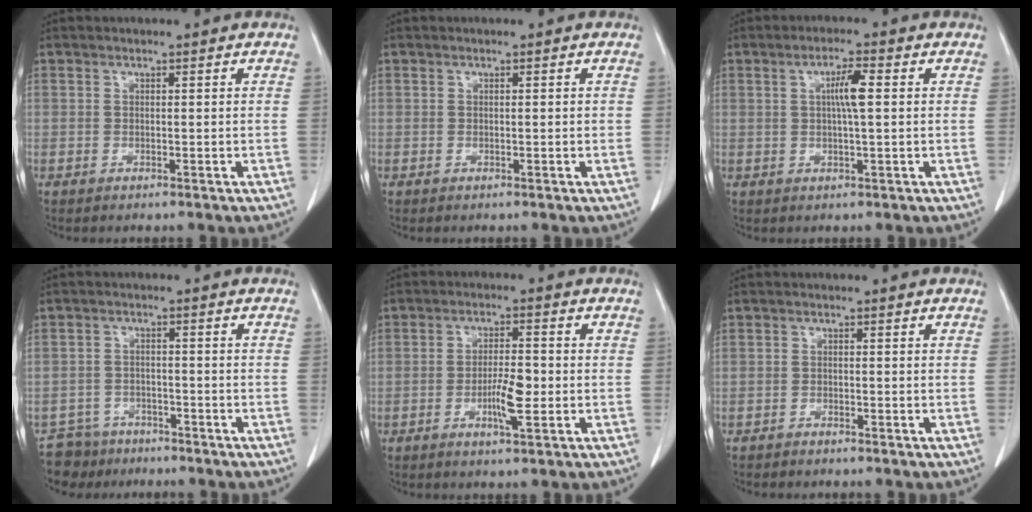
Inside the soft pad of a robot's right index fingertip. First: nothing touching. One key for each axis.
{"total": 0.5, "fx": 0.0, "fy": 0.0, "fz": 0.5, "tx": -0.010, "ty": 0.000, "tz": 0.001}
{"total": 4.1, "fx": 0.7, "fy": 0.2, "fz": 4.1, "tx": -0.073, "ty": 0.002, "tz": 0.011}
{"total": 5.3, "fx": -4.3, "fy": 2.9, "fz": -0.8, "tx": 0.020, "ty": 0.005, "tz": -0.075}
{"total": 5.2, "fx": -1.4, "fy": 1.0, "fz": 4.9, "tx": -0.090, "ty": -0.001, "tz": -0.022}
{"total": 1.3, "fx": -1.2, "fy": 0.2, "fz": 0.4, "tx": -0.006, "ty": 0.000, "tz": -0.018}